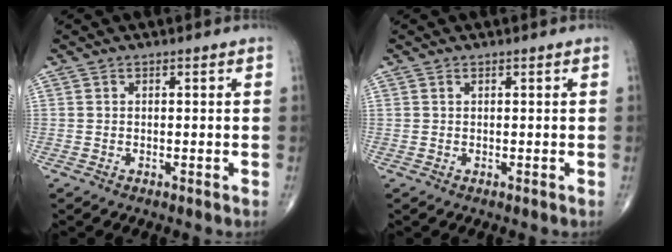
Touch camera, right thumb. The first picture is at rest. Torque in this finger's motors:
{"motor_torque": [-0.06, 0.05, 0.02, 0.11, -0.05]}